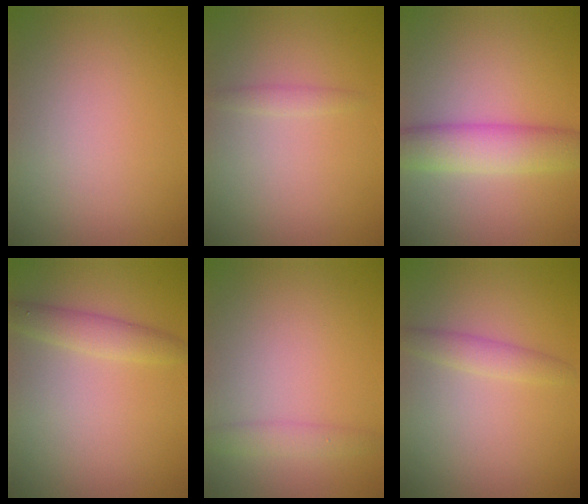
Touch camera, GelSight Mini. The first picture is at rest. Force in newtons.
{"total": 1.0, "press": 1.0, "slide": 0.0}
{"total": 5.1, "press": 5.1, "slide": 0.1}
{"total": 2.4, "press": 2.4, "slide": 0.1}
{"total": 1.7, "press": 1.7, "slide": 0.1}
{"total": 1.8, "press": 1.8, "slide": 0.1}